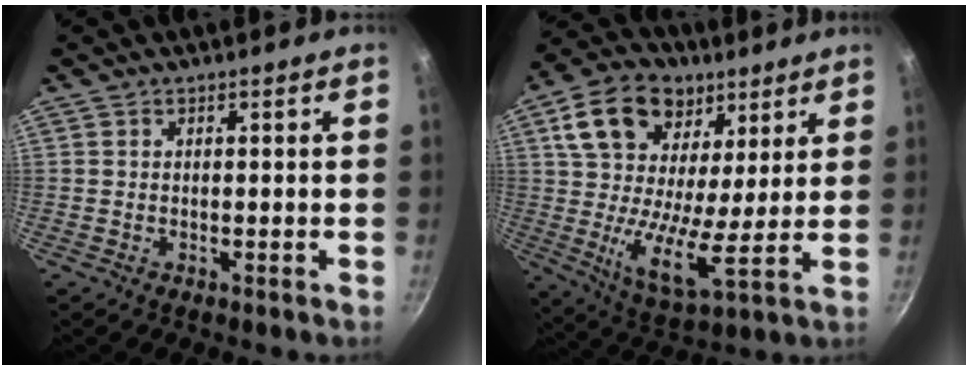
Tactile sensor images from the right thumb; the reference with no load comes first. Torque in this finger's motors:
{"motor_torque": [-1.01, 1.84, 0.70, -0.48, 0.40]}